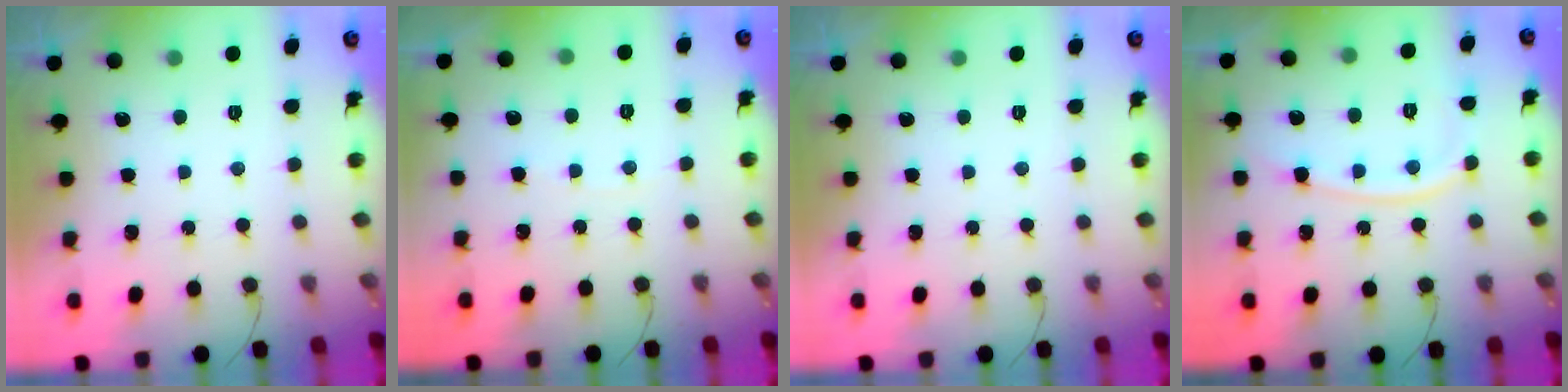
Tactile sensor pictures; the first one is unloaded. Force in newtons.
{"total": 2.3, "press": 2.3, "slide": 0.3}
{"total": 0.0}
{"total": 10.0, "press": 10.0, "slide": 1.1}